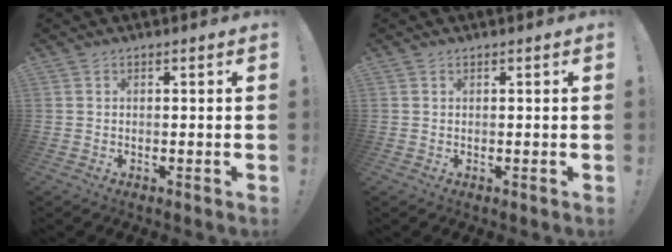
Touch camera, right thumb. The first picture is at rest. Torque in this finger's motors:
{"motor_torque": [0.06, -0.03, -0.02, 0.12, -0.04]}